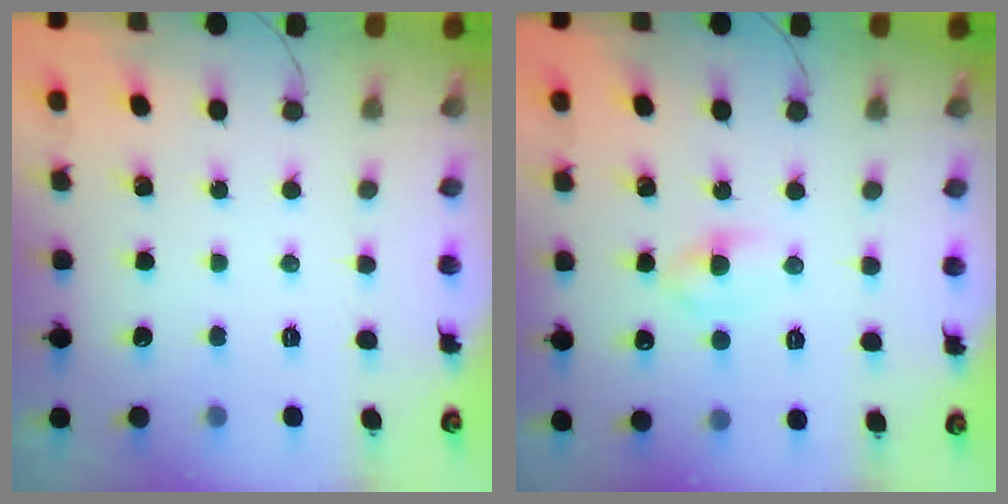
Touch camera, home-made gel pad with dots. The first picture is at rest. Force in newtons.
{"total": 2.7, "press": 2.5, "slide": 1.1}